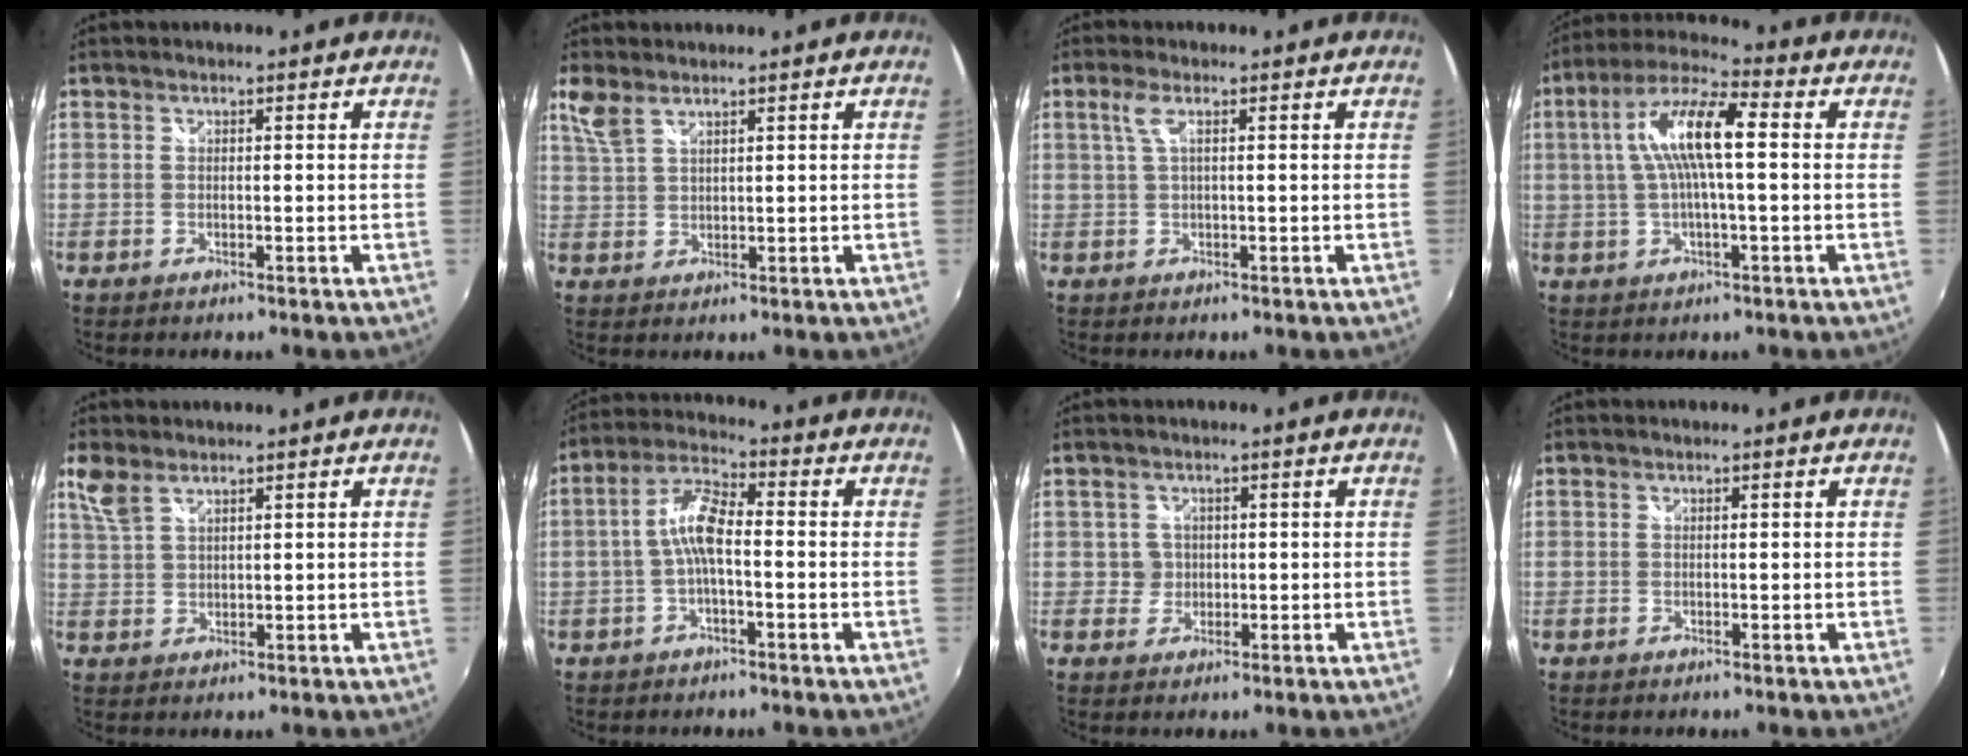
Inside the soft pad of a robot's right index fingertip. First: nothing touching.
{"total": 3.7, "force": [2.6, 1.5, 2.2], "torque": [-0.049, 0.004, 0.056]}
{"total": 2.2, "force": [0.4, 0.1, 2.2], "torque": [-0.043, 0.004, 0.008]}
{"total": 11.7, "force": [1.4, 2.6, 11.3], "torque": [-0.216, 0.020, 0.022]}
{"total": 3.9, "force": [2.7, 1.8, 2.3], "torque": [-0.050, 0.005, 0.058]}
{"total": 6.6, "force": [-1.2, 1.9, 6.2], "torque": [-0.134, 0.018, -0.027]}
{"total": 2.2, "force": [0.0, 2.2, -0.1], "torque": [0.006, 0.008, 0.004]}
{"total": 0.0}